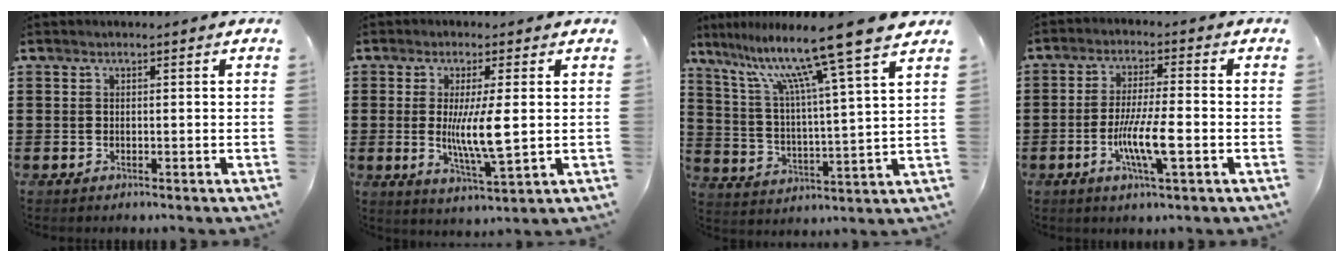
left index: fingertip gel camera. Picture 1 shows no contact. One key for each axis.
{"total": 7.7, "fx": 0.3, "fy": 1.2, "fz": 7.6, "tx": -0.137, "ty": -0.009, "tz": 0.000}
{"total": 13.0, "fx": 9.9, "fy": -0.8, "fz": 8.4, "tx": -0.179, "ty": -0.059, "tz": 0.153}
{"total": 7.8, "fx": -2.4, "fy": 1.1, "fz": 7.3, "tx": -0.140, "ty": -0.008, "tz": -0.046}